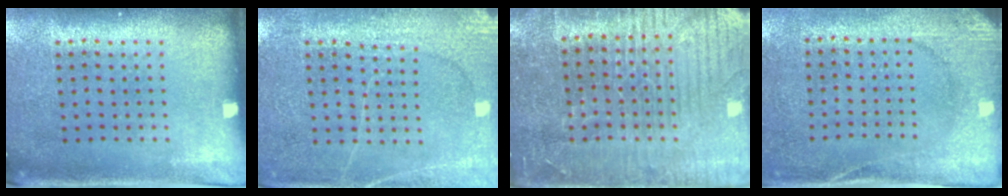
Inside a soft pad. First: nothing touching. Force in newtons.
{"total": 2.8, "press": 2.7, "slide": 0.7}
{"total": 4.4, "press": 4.1, "slide": 1.5}
{"total": 2.7, "press": 2.2, "slide": 1.5}